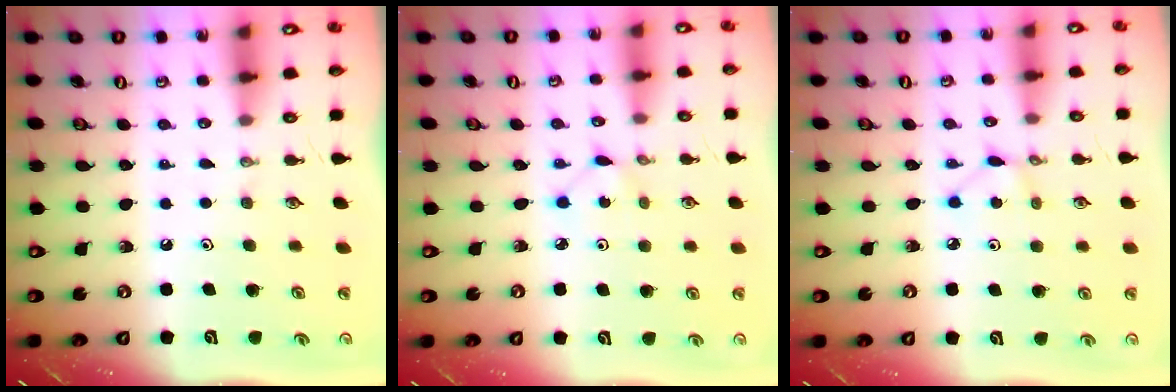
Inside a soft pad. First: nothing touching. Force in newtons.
{"total": 1.2, "press": 1.2, "slide": 0.2}
{"total": 2.1, "press": 2.1, "slide": 0.3}